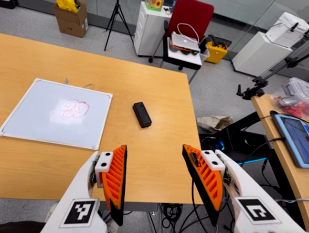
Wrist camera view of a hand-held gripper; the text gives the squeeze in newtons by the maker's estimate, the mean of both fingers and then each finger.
{"total": 0.0}